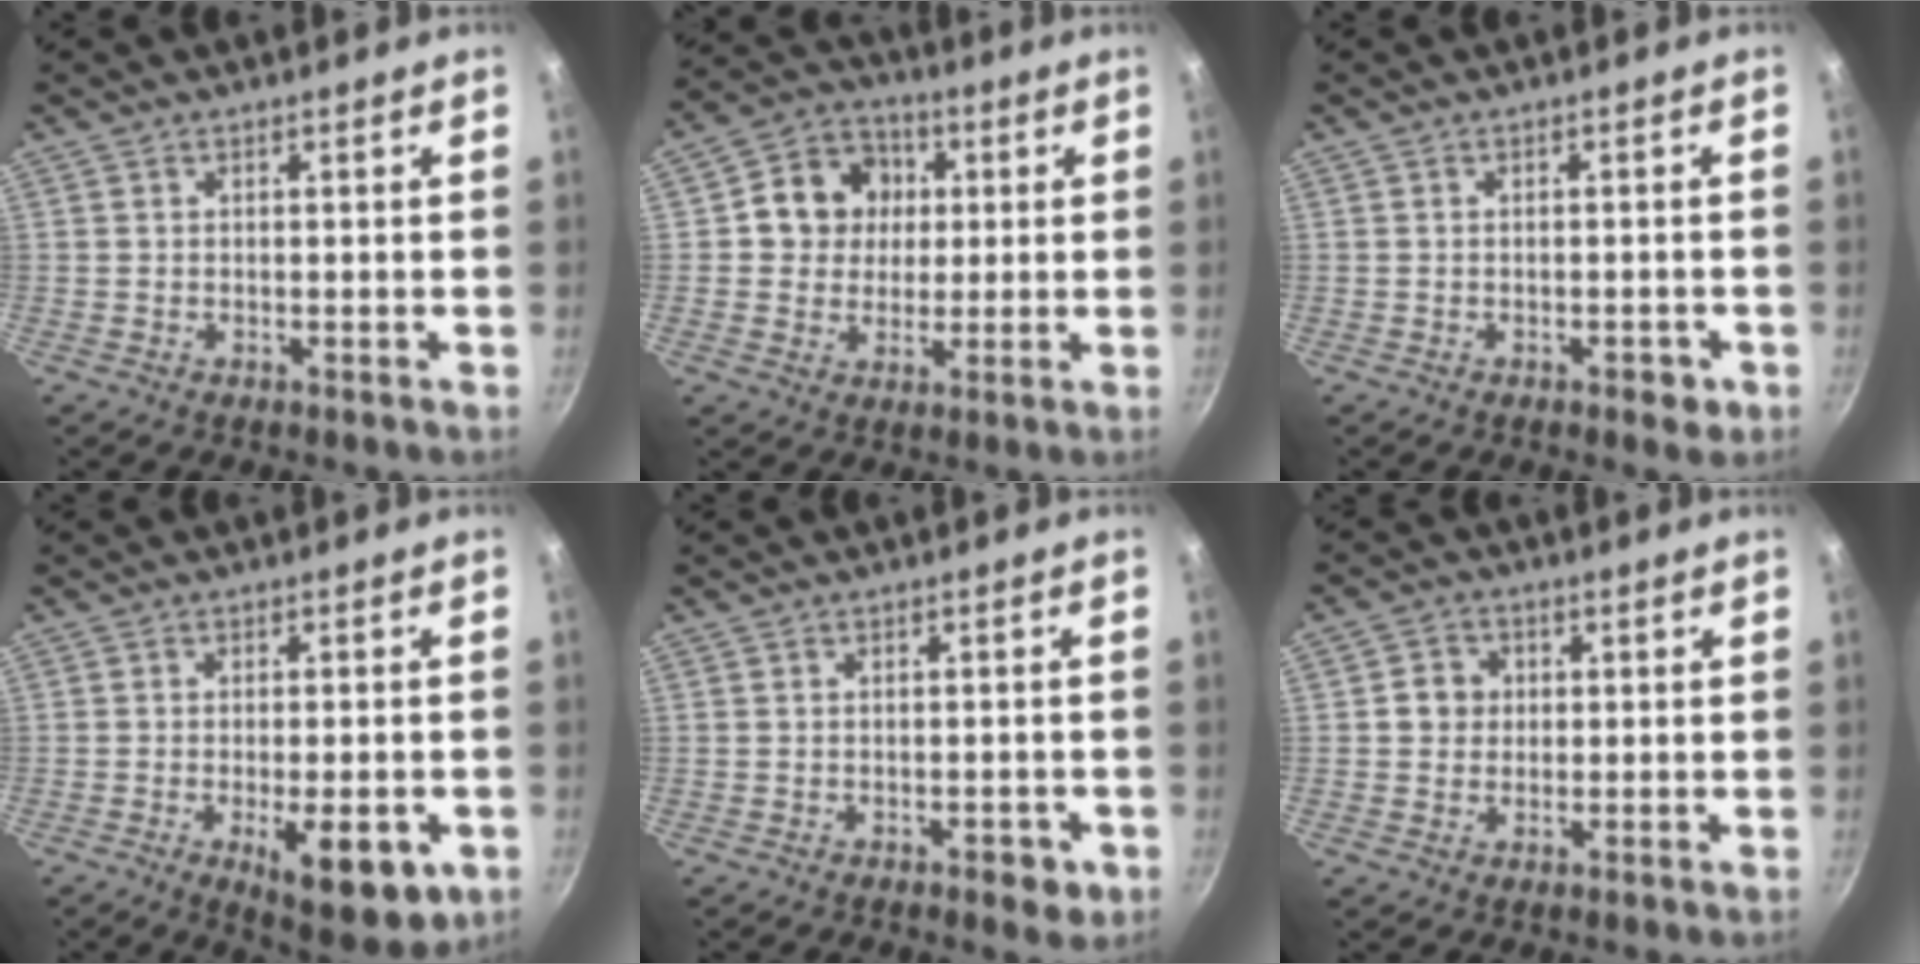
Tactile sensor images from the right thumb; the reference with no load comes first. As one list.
[{"total": 11.1, "force": [1.5, 9.9, 4.8], "torque": [-0.036, 0.011, 0.018]}, {"total": 2.3, "force": [-1.2, 1.1, 1.6], "torque": [-0.014, 0.006, -0.013]}, {"total": 11.5, "force": [-4.0, 4.3, 9.9], "torque": [-0.126, -0.006, -0.048]}, {"total": 3.1, "force": [-1.5, 1.4, 2.3], "torque": [-0.020, 0.006, -0.015]}, {"total": 4.6, "force": [0.5, 4.2, 1.7], "torque": [-0.009, 0.006, 0.004]}]